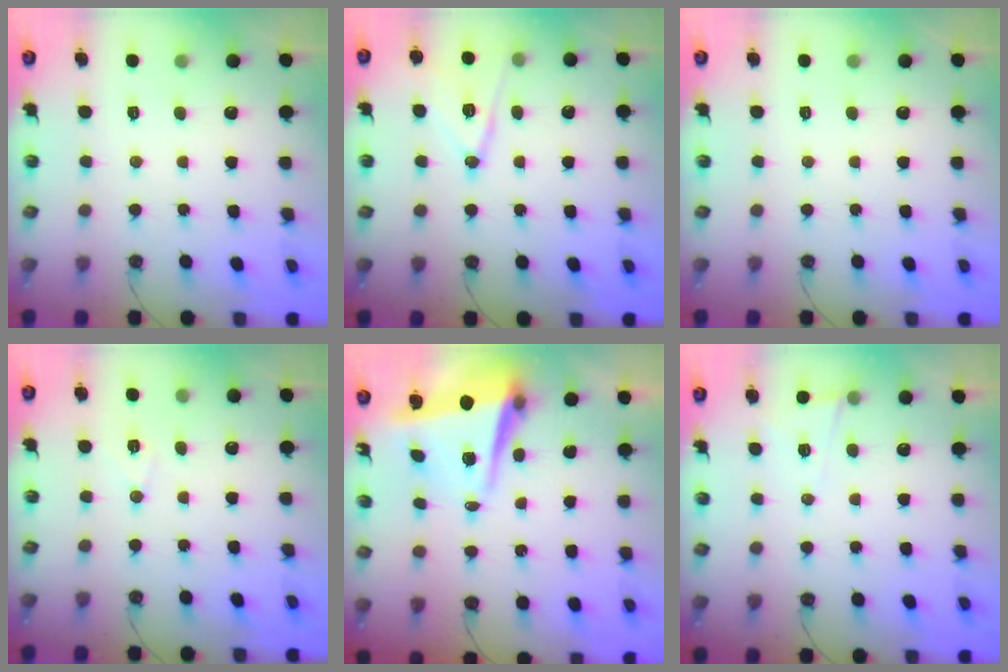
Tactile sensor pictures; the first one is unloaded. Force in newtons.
{"total": 11.9, "press": 11.5, "slide": 3.2}
{"total": 0.0}
{"total": 7.4, "press": 5.9, "slide": 4.5}
{"total": 6.6, "press": 6.4, "slide": 1.5}
{"total": 5.0, "press": 3.5, "slide": 3.6}